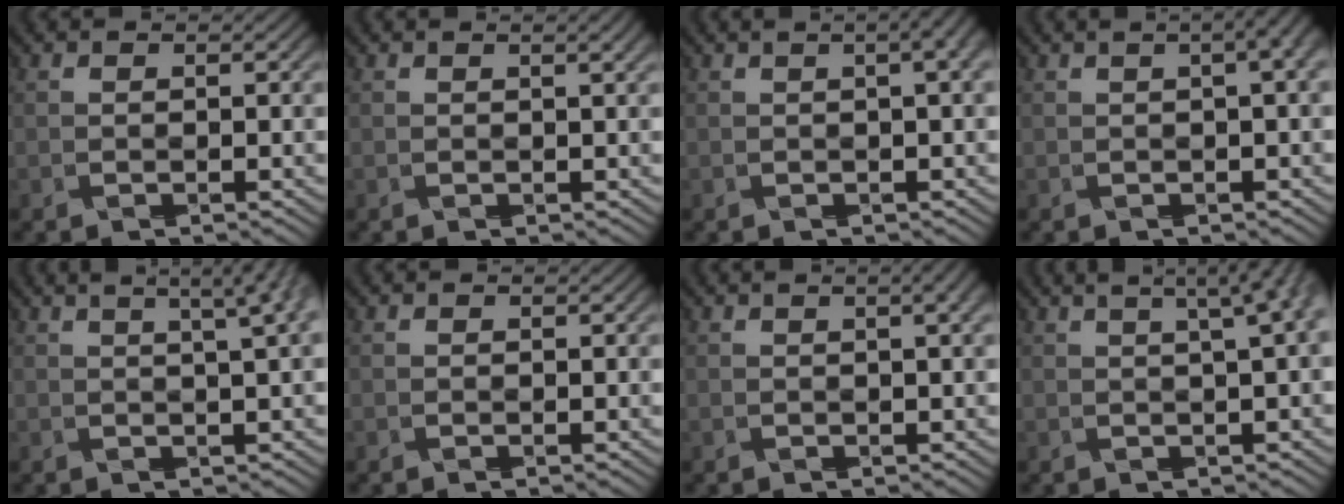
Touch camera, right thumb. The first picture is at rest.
{"total": 1.4, "force": [0.4, 0.5, 1.3], "torque": [-0.026, -0.001, 0.011]}
{"total": 4.0, "force": [0.8, 1.4, 3.6], "torque": [-0.055, 0.005, 0.022]}
{"total": 4.4, "force": [1.0, 1.6, 4.0], "torque": [-0.060, 0.005, 0.022]}
{"total": 5.5, "force": [2.5, 0.8, 4.8], "torque": [-0.059, 0.019, 0.031]}
{"total": 0.0}
{"total": 2.6, "force": [0.6, 0.9, 2.4], "torque": [-0.041, -0.001, 0.016]}
{"total": 6.5, "force": [2.0, 1.1, 6.0], "torque": [-0.079, 0.015, 0.027]}